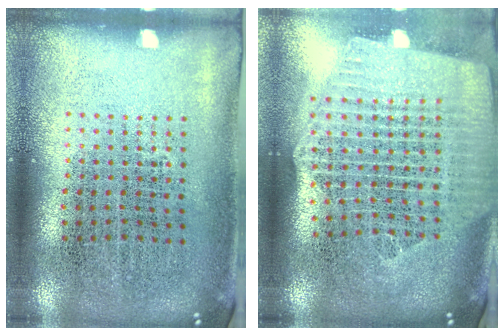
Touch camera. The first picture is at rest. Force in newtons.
{"total": 2.7, "press": 2.3, "slide": 1.4}